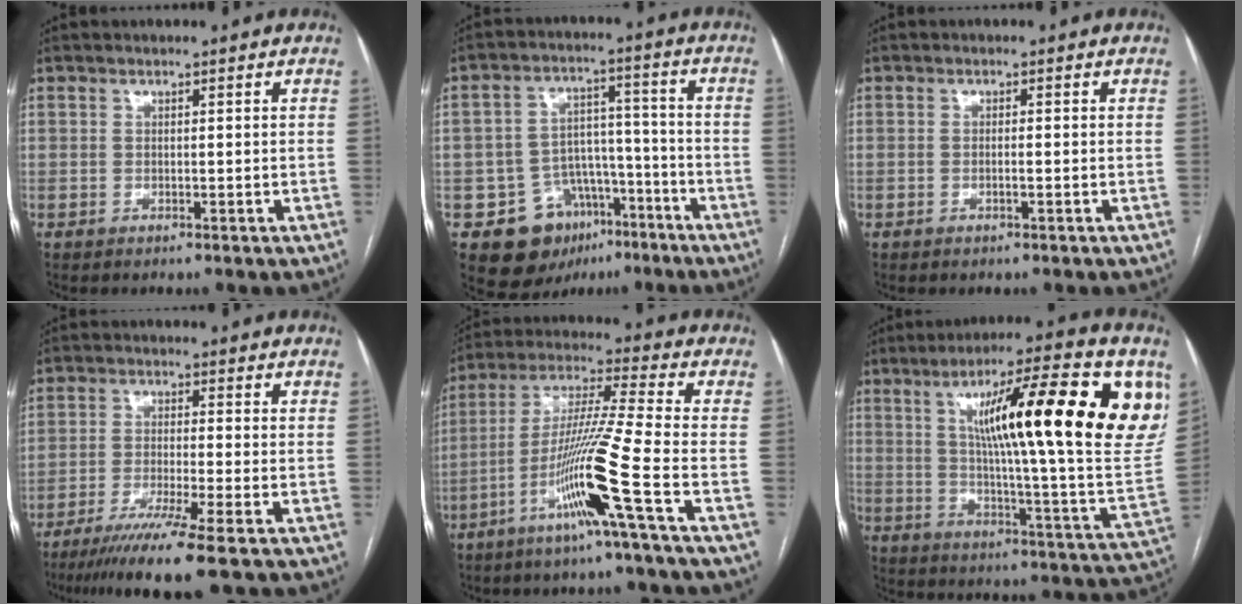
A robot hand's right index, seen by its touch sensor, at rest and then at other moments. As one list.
[{"total": 11.8, "force": [-6.6, 8.8, 4.3], "torque": [-0.055, 0.047, -0.089]}, {"total": 0.9, "force": [-0.3, 0.0, 0.9], "torque": [-0.017, 0.000, -0.005]}, {"total": 10.3, "force": [-7.4, -1.9, 6.8], "torque": [-0.108, -0.033, -0.120]}, {"total": 13.6, "force": [-5.9, -2.4, 12.0], "torque": [-0.232, -0.011, -0.116]}, {"total": 27.0, "force": [10.1, 2.3, 25.0], "torque": [-0.321, 0.017, 0.147]}]